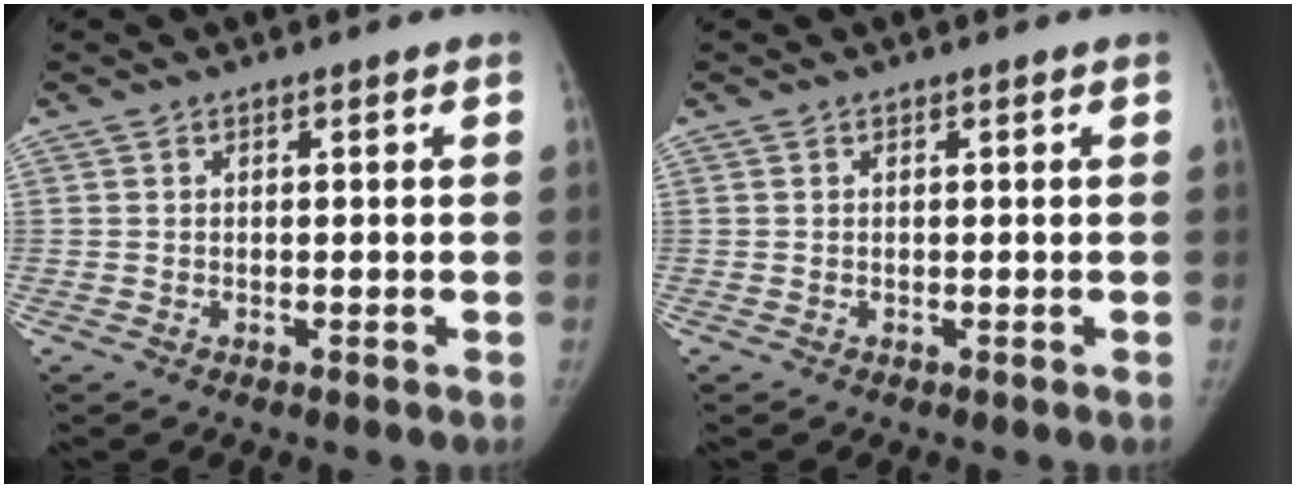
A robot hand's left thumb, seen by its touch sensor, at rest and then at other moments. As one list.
[{"total": 0.0}]